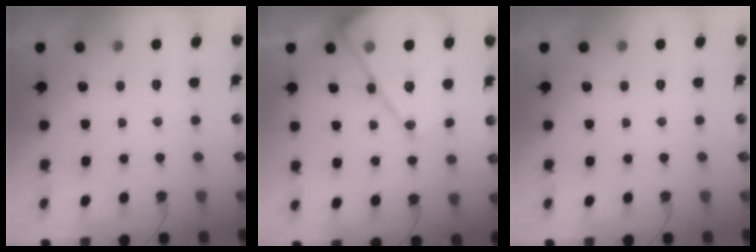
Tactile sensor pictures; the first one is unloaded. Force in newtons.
{"total": 16.6, "press": 16.6, "slide": 1.4}
{"total": 0.0}